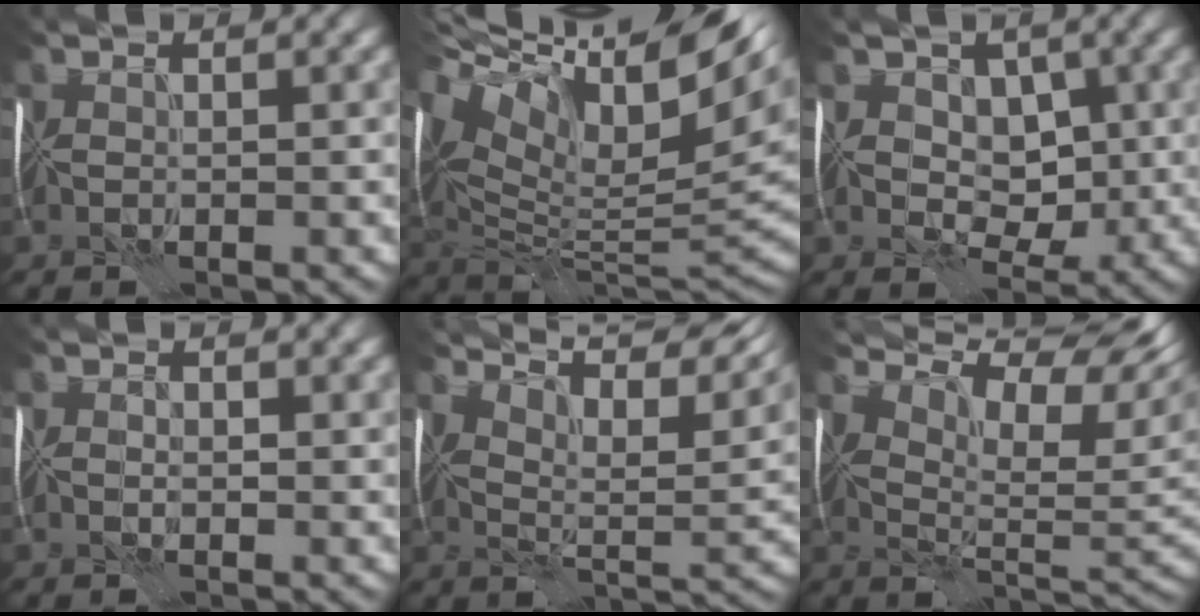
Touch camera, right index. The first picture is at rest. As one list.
[{"total": 15.2, "force": [6.2, 6.3, 12.4], "torque": [-0.235, 0.025, 0.106]}, {"total": 4.7, "force": [0.8, 3.8, 2.6], "torque": [-0.031, -0.006, 0.008]}, {"total": 2.1, "force": [0.8, 1.6, 1.1], "torque": [-0.015, 0.006, 0.006]}, {"total": 11.2, "force": [8.6, 2.4, 6.7], "torque": [-0.119, 0.011, 0.122]}, {"total": 10.2, "force": [5.8, 3.8, 7.5], "torque": [-0.123, 0.010, 0.101]}]